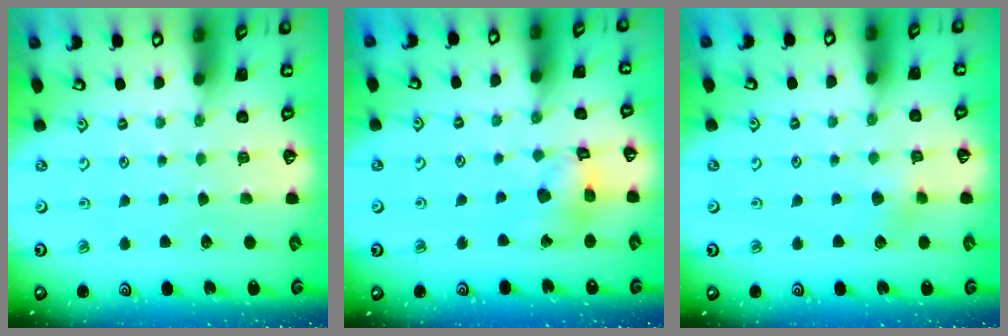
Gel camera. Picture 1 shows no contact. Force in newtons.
{"total": 11.1, "press": 11.0, "slide": 1.2}
{"total": 3.8, "press": 3.8, "slide": 0.5}